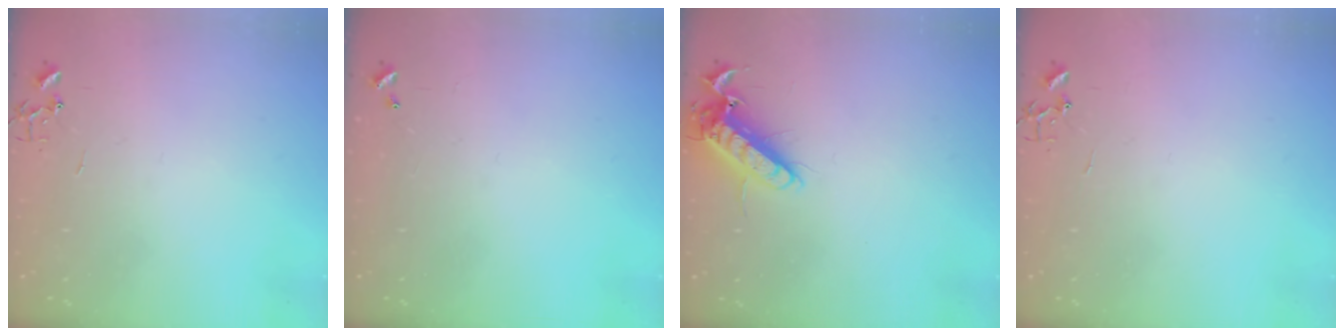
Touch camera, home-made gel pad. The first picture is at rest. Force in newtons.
{"total": 0.0}
{"total": 12.7, "press": 12.5, "slide": 2.1}
{"total": 0.0}